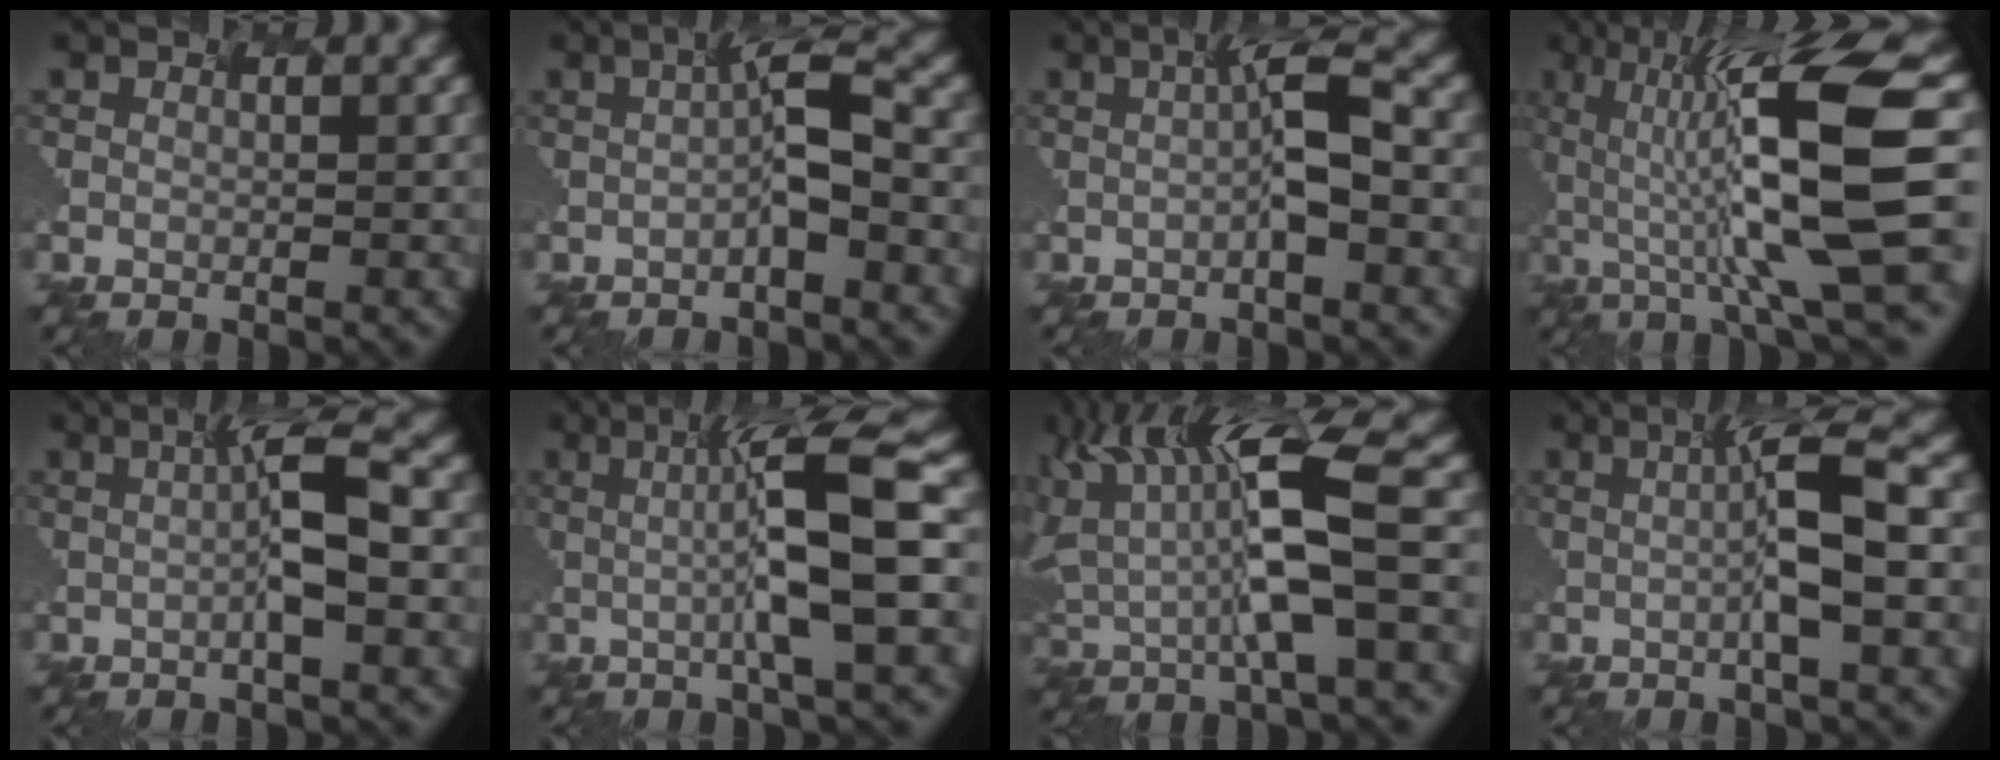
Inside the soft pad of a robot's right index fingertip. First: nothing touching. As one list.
[{"total": 2.6, "force": [-0.9, -0.4, 2.4], "torque": [-0.066, 0.006, 0.008]}, {"total": 2.8, "force": [-0.5, -0.3, 2.8], "torque": [-0.072, 0.003, 0.016]}, {"total": 11.3, "force": [-0.9, 1.4, 11.2], "torque": [-0.215, 0.014, 0.014]}, {"total": 3.5, "force": [-0.5, -0.3, 3.4], "torque": [-0.084, 0.002, 0.017]}, {"total": 7.5, "force": [-0.3, 0.5, 7.4], "torque": [-0.133, -0.001, 0.022]}, {"total": 10.4, "force": [1.0, 3.0, 9.9], "torque": [-0.198, 0.009, 0.040]}, {"total": 4.7, "force": [-0.4, 0.0, 4.7], "torque": [-0.098, 0.004, 0.017]}]